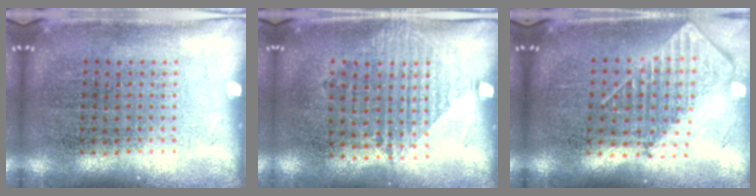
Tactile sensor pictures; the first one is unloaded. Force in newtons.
{"total": 1.1, "press": 1.0, "slide": 0.5}
{"total": 1.9, "press": 1.5, "slide": 1.2}